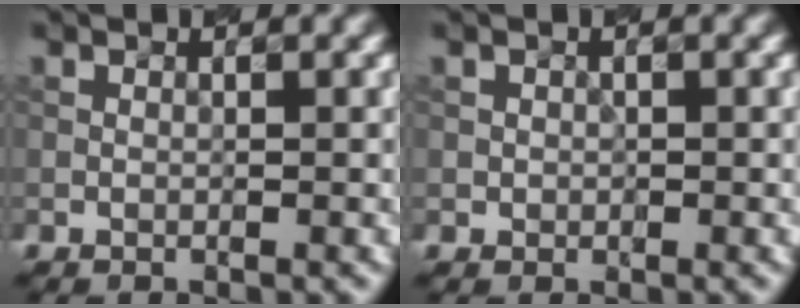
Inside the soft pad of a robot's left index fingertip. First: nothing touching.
{"total": 0.6, "force": [0.0, 0.6, 0.0], "torque": [0.005, -0.002, 0.001]}